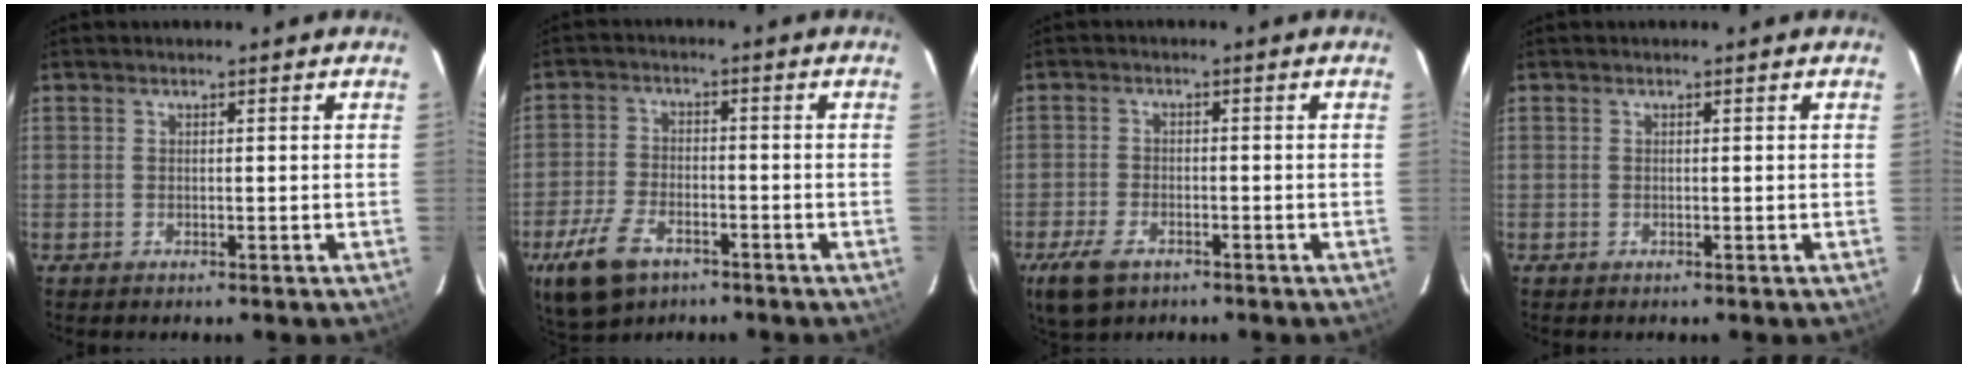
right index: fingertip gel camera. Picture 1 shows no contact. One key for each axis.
{"total": 11.1, "fx": -6.6, "fy": 6.0, "fz": 6.5, "tx": -0.163, "ty": -0.010, "tz": -0.123}
{"total": 7.7, "fx": -4.8, "fy": 4.2, "fz": 4.3, "tx": -0.117, "ty": -0.015, "tz": -0.087}
{"total": 0.0}